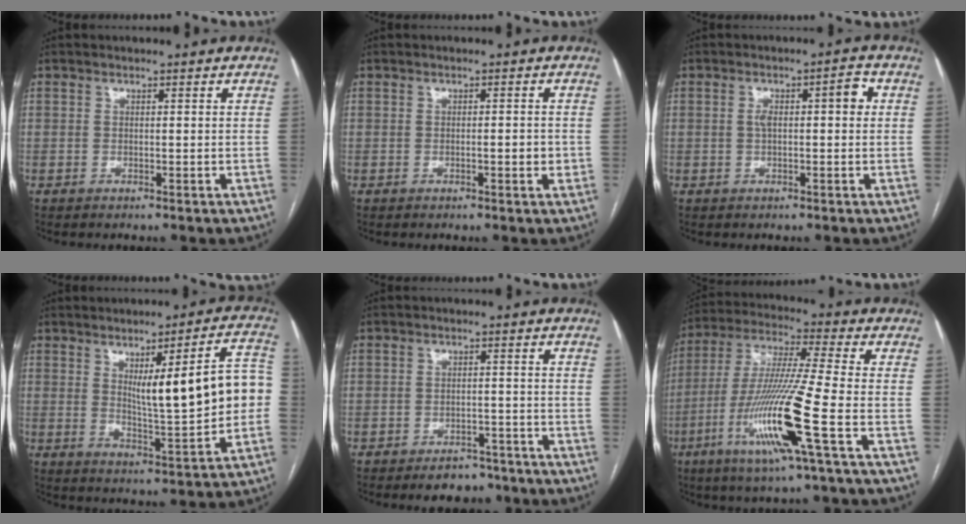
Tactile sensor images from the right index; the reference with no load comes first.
{"total": 1.9, "force": [-0.3, 0.6, 1.8], "torque": [-0.027, 0.001, -0.003]}
{"total": 4.5, "force": [0.7, 1.5, 4.2], "torque": [-0.070, 0.024, 0.011]}
{"total": 14.1, "force": [1.3, 1.9, 13.9], "torque": [-0.190, 0.016, 0.025]}
{"total": 4.8, "force": [-3.9, 2.5, 1.5], "torque": [-0.013, 0.007, -0.053]}
{"total": 16.2, "force": [-5.8, -1.1, 15.0], "torque": [-0.309, -0.021, -0.115]}